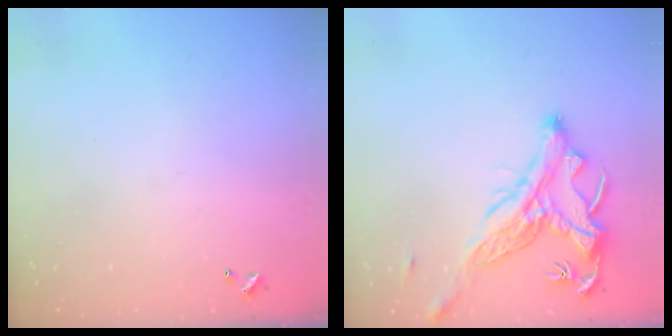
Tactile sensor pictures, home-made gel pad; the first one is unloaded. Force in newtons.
{"total": 4.1, "press": 3.9, "slide": 1.2}